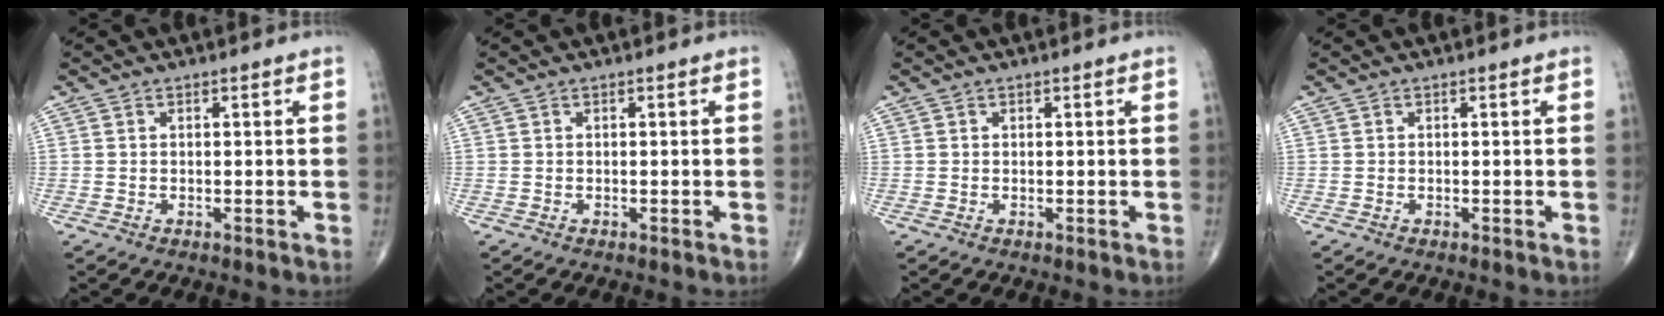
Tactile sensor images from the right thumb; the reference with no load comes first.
{"total": 0.0}
{"total": 0.0}
{"total": 0.0}